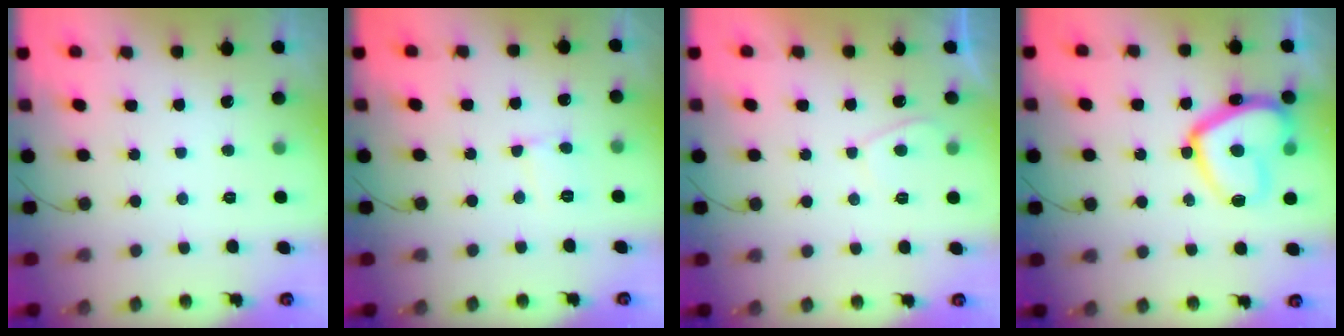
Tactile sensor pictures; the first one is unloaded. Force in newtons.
{"total": 5.5, "press": 5.4, "slide": 0.5}
{"total": 2.4, "press": 2.3, "slide": 0.7}
{"total": 17.7, "press": 17.6, "slide": 1.5}